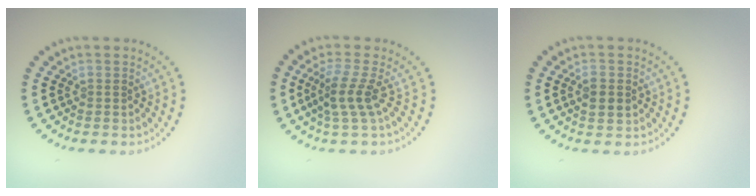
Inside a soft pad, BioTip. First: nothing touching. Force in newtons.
{"total": 2.6, "press": 1.8, "slide": 1.9}
{"total": 1.8, "press": 1.8, "slide": 0.1}